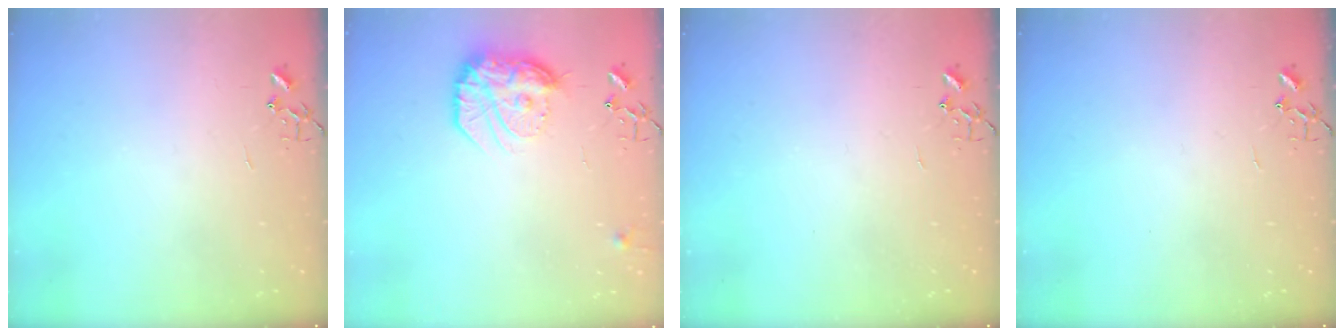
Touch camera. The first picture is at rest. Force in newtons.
{"total": 17.3, "press": 17.3, "slide": 1.3}
{"total": 0.0}
{"total": 0.0}